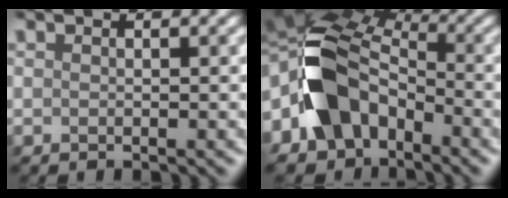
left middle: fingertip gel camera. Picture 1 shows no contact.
{"total": 8.4, "force": [-1.6, 6.2, 5.4], "torque": [-0.112, 0.001, -0.041]}